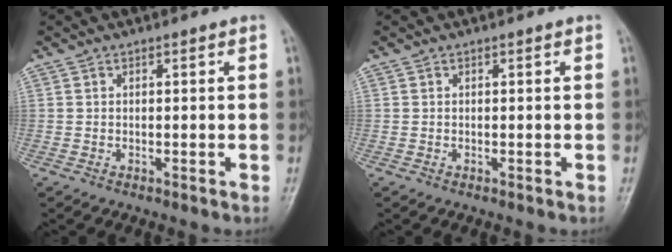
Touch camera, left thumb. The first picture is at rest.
{"total": 0.0}